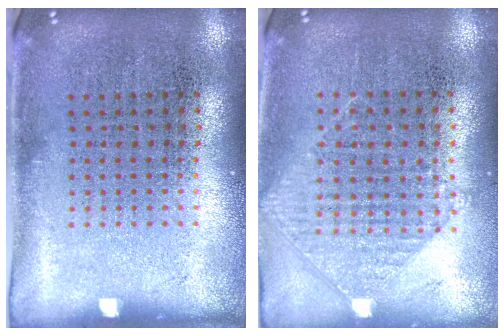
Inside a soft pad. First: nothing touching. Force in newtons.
{"total": 0.8, "press": 0.7, "slide": 0.2}